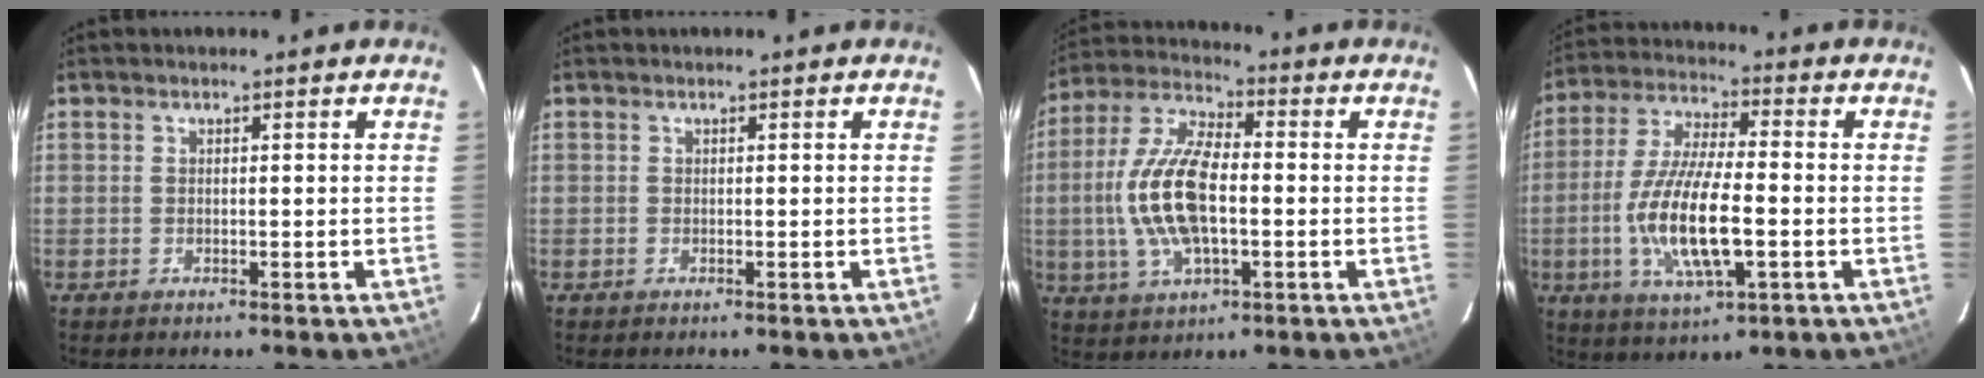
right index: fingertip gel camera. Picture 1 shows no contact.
{"total": 0.0}
{"total": 14.7, "force": [-1.4, 6.4, 13.1], "torque": [-0.276, 0.007, -0.026]}
{"total": 15.0, "force": [-3.3, 4.1, 14.0], "torque": [-0.287, -0.010, -0.062]}